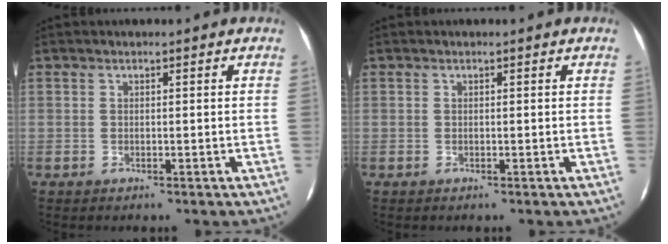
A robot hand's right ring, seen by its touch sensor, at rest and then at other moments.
{"total": 0.0}